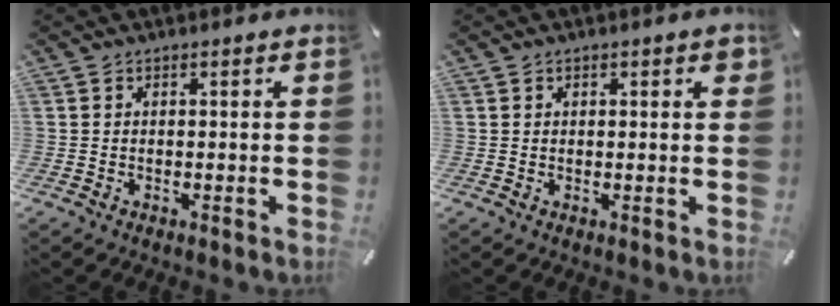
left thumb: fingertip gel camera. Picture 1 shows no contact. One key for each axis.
{"total": 1.2, "fx": 0.6, "fy": 0.6, "fz": 0.9, "tx": -0.010, "ty": 0.000, "tz": 0.008}